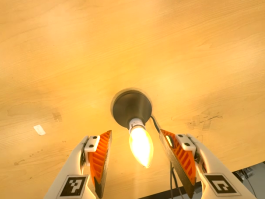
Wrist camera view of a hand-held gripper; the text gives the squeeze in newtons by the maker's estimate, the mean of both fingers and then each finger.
{"total": 0.0}